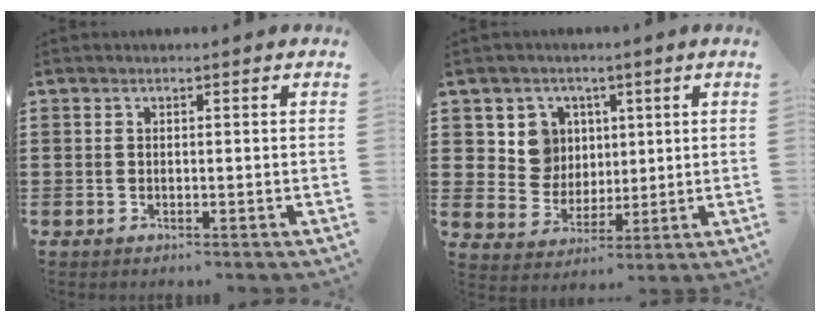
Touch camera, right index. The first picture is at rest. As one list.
[{"total": 7.0, "force": [2.5, 6.4, 1.4], "torque": [-0.054, 0.011, 0.049]}]